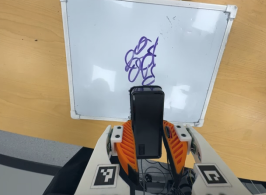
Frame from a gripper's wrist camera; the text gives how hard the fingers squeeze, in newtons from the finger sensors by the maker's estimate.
{"total": 8.8, "left": 7.4, "right": 10.2}